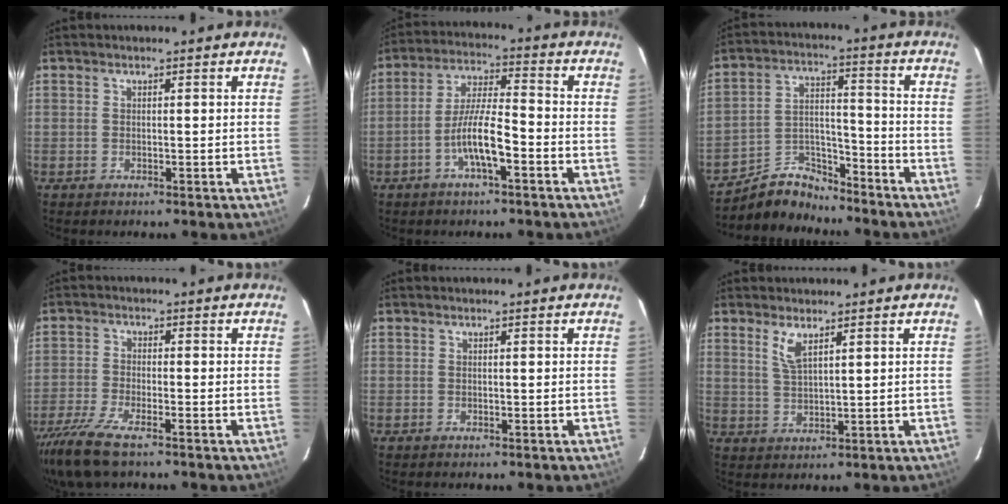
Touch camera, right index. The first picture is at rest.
{"total": 8.1, "force": [-3.7, 1.4, 7.1], "torque": [-0.143, 0.006, -0.067]}
{"total": 9.4, "force": [-8.6, 3.7, 1.0], "torque": [-0.029, 0.041, -0.152]}
{"total": 10.7, "force": [-8.2, 2.2, 6.5], "torque": [-0.159, -0.041, -0.159]}
{"total": 0.0}
{"total": 3.6, "force": [2.3, 0.9, 2.7], "torque": [-0.054, -0.003, 0.046]}